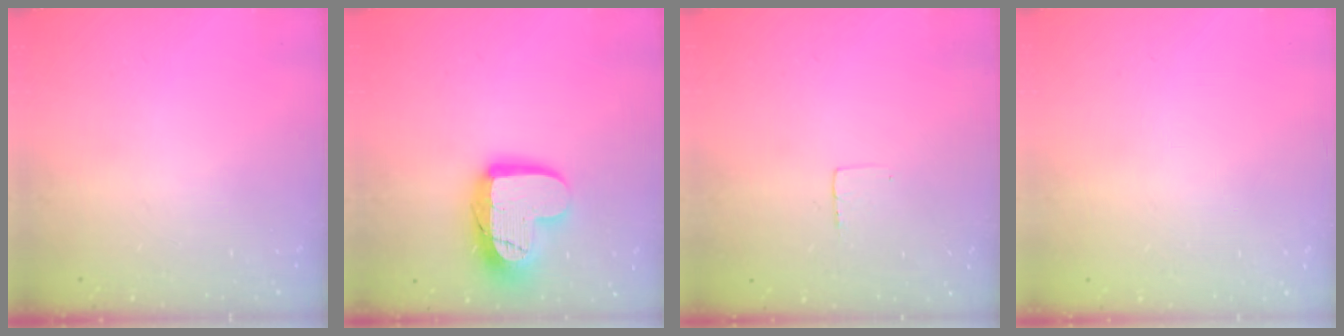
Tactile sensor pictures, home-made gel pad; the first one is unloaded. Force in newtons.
{"total": 15.1, "press": 15.1, "slide": 1.3}
{"total": 3.0, "press": 3.0, "slide": 0.2}
{"total": 0.0}